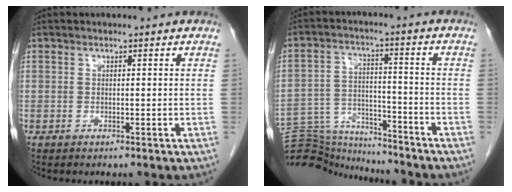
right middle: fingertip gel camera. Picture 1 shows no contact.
{"total": 14.5, "force": [-14.3, 1.4, 2.0], "torque": [-0.037, 0.023, -0.229]}